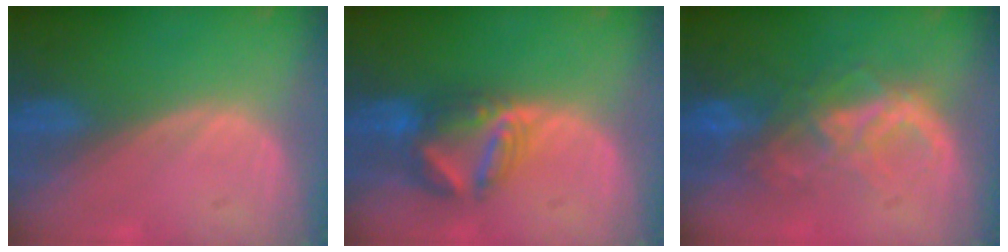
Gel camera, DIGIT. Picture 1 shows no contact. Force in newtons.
{"total": 6.6, "press": 6.4, "slide": 1.5}
{"total": 8.9, "press": 7.6, "slide": 4.6}